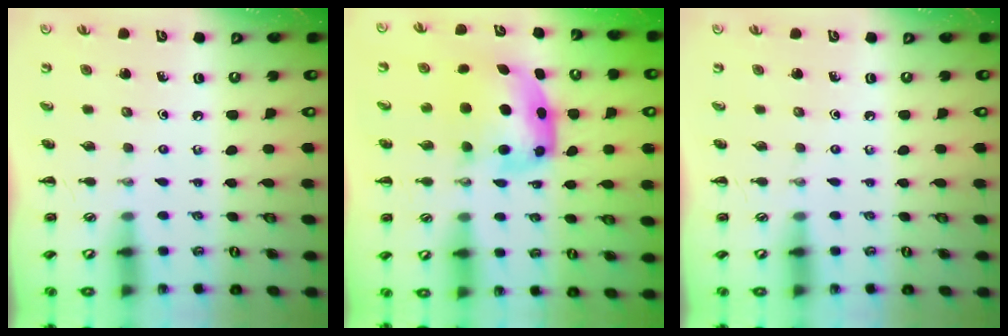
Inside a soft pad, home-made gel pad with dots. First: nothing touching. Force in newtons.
{"total": 6.1, "press": 5.9, "slide": 1.2}
{"total": 0.0}